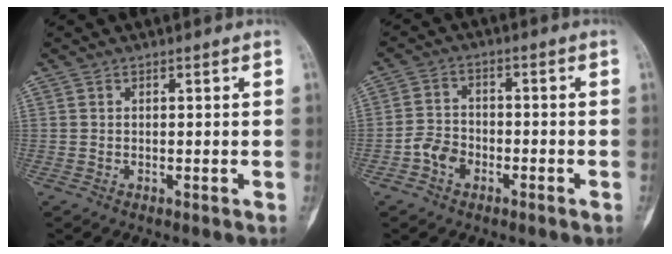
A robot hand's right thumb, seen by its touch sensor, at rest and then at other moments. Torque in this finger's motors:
{"motor_torque": [0.94, 0.23, 0.38, -0.54, -0.02]}